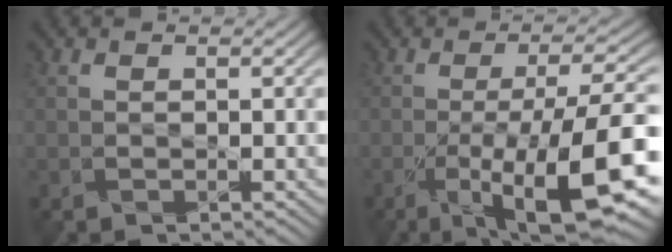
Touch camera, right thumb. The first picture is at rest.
{"total": 14.3, "force": [-5.7, 3.5, 12.7], "torque": [-0.185, -0.003, -0.092]}